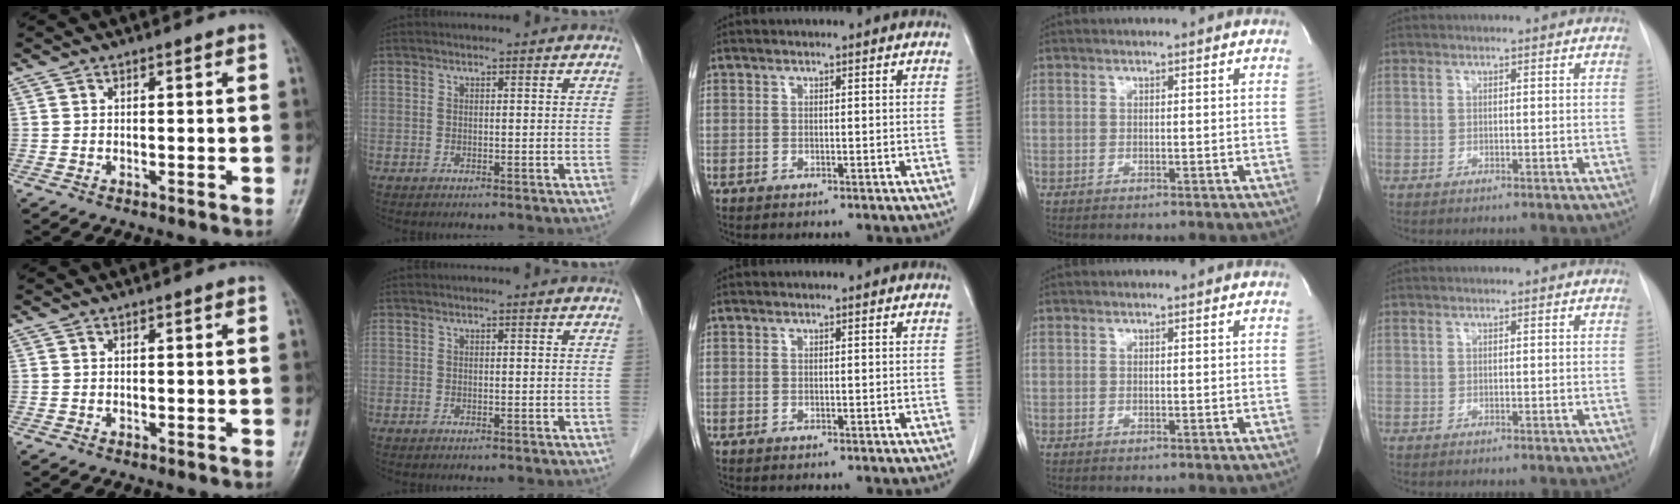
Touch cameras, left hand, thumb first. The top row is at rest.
{}